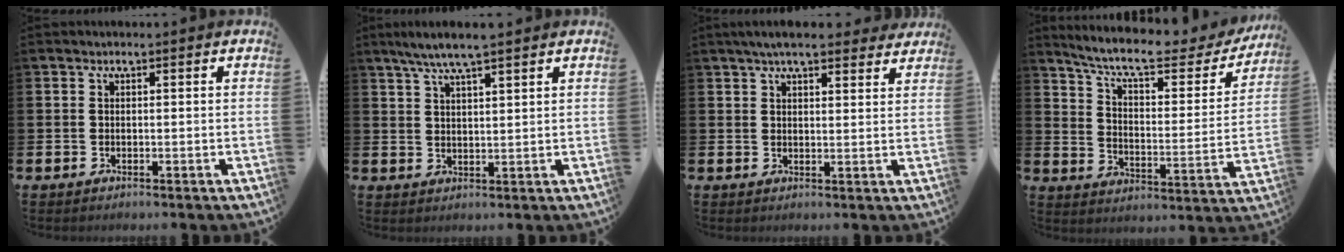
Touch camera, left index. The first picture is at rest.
{"total": 5.4, "force": [4.7, 0.3, 2.7], "torque": [-0.058, -0.011, 0.082]}
{"total": 5.4, "force": [4.9, 1.1, 2.1], "torque": [-0.040, -0.016, 0.086]}
{"total": 9.9, "force": [8.5, 2.2, 4.6], "torque": [-0.109, -0.056, 0.139]}